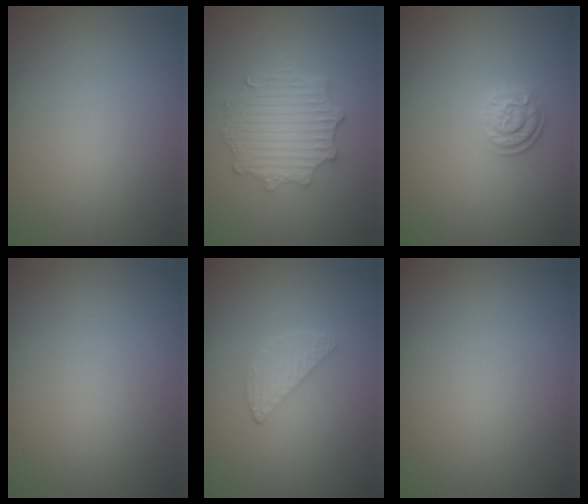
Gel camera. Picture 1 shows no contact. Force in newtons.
{"total": 4.6, "press": 3.8, "slide": 2.6}
{"total": 2.5, "press": 1.9, "slide": 1.6}
{"total": 0.0}
{"total": 1.9, "press": 1.8, "slide": 0.2}
{"total": 0.0}